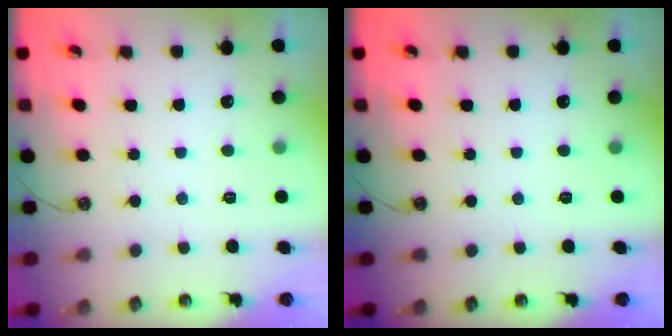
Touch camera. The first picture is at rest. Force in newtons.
{"total": 0.0}